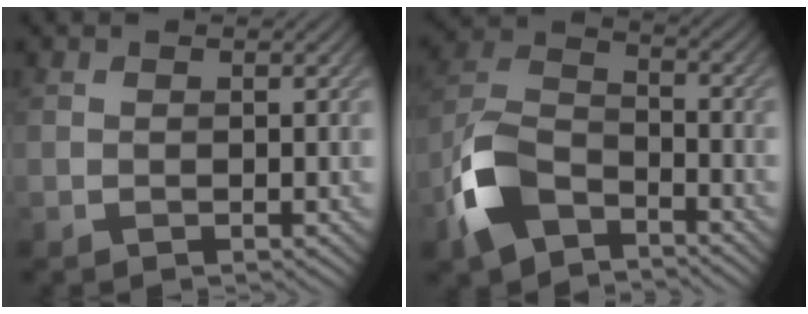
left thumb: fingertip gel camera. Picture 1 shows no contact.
{"total": 9.9, "force": [-5.9, 5.2, 6.0], "torque": [-0.138, -0.001, -0.137]}